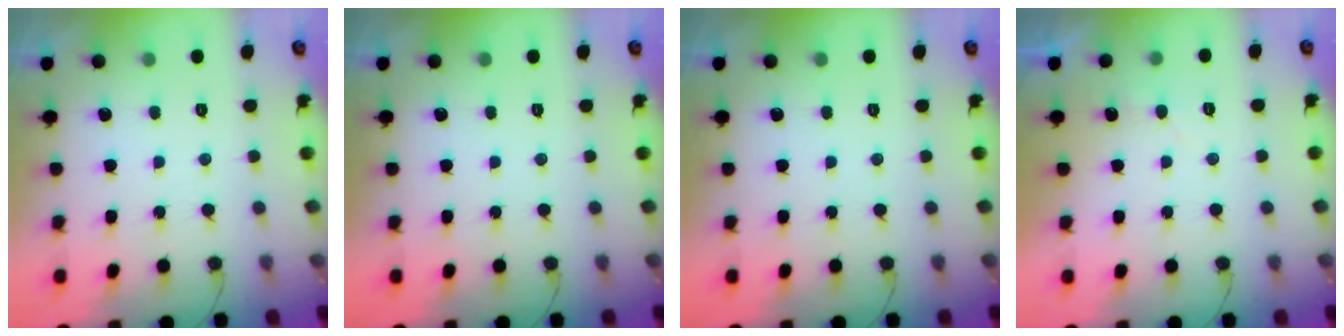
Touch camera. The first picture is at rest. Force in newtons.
{"total": 0.0}
{"total": 0.0}
{"total": 3.9, "press": 3.8, "slide": 0.3}